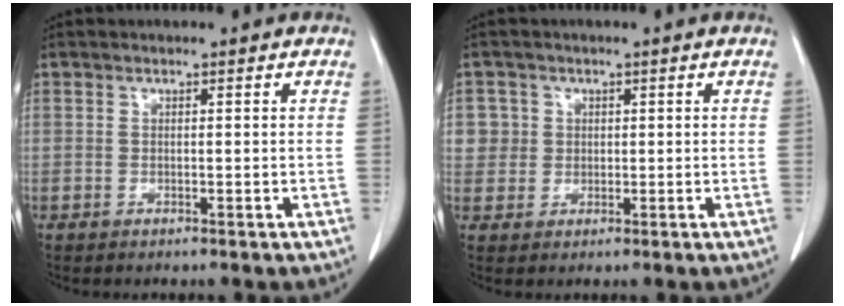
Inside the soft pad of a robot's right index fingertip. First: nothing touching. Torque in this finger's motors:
{"motor_torque": [-0.03, 0.02, 0.08, 0.01]}